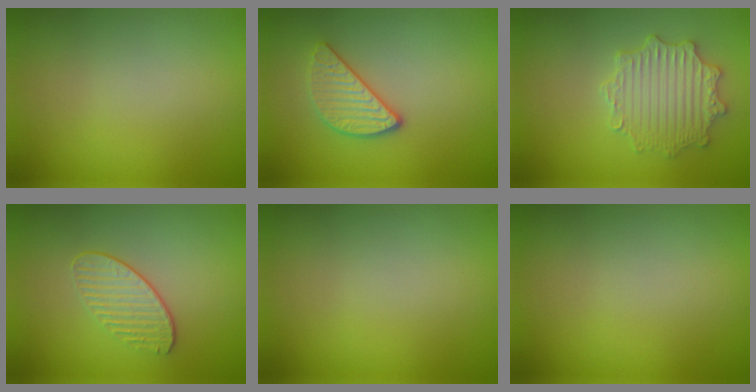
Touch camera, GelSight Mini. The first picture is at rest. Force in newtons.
{"total": 2.8, "press": 2.6, "slide": 0.9}
{"total": 3.7, "press": 3.5, "slide": 1.4}
{"total": 1.9, "press": 1.5, "slide": 1.2}
{"total": 0.0}
{"total": 0.0}